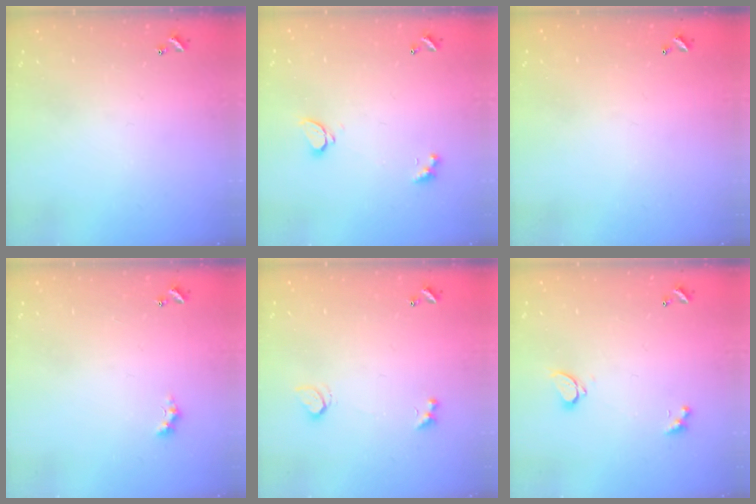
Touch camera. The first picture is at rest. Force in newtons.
{"total": 1.7, "press": 1.7, "slide": 0.3}
{"total": 2.8, "press": 2.8, "slide": 0.1}
{"total": 1.1, "press": 1.1, "slide": 0.4}
{"total": 1.8, "press": 1.8, "slide": 0.5}
{"total": 2.2, "press": 2.0, "slide": 0.9}